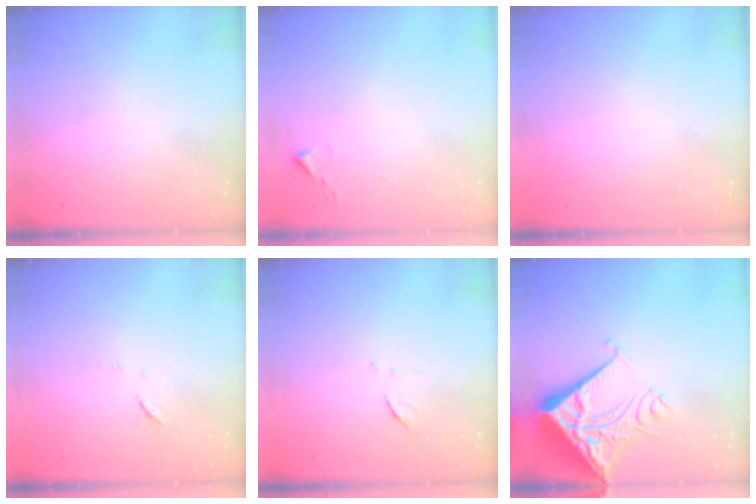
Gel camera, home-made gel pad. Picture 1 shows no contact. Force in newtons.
{"total": 2.4, "press": 2.4, "slide": 0.3}
{"total": 1.5, "press": 1.5, "slide": 0.1}
{"total": 6.4, "press": 6.4, "slide": 0.6}
{"total": 6.3, "press": 6.3, "slide": 0.6}
{"total": 11.2, "press": 11.1, "slide": 1.5}